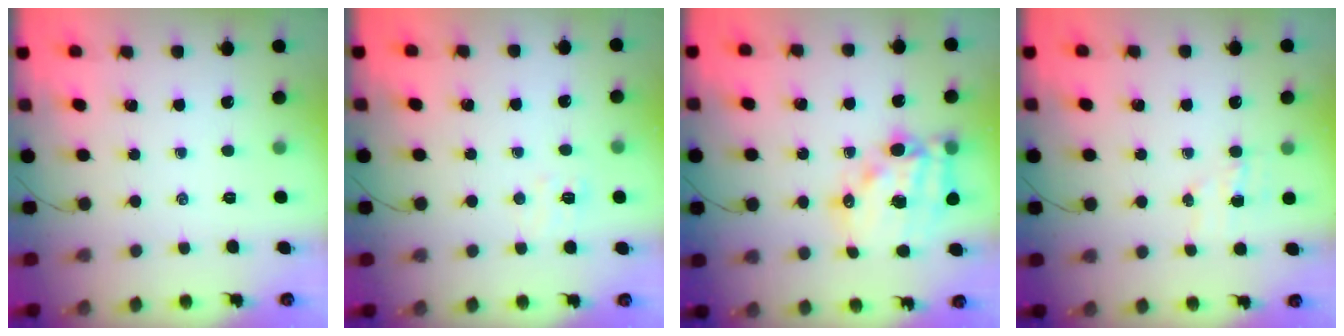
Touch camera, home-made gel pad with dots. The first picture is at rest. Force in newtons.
{"total": 5.0, "press": 4.8, "slide": 1.4}
{"total": 16.5, "press": 16.1, "slide": 3.4}
{"total": 4.9, "press": 4.9, "slide": 0.8}